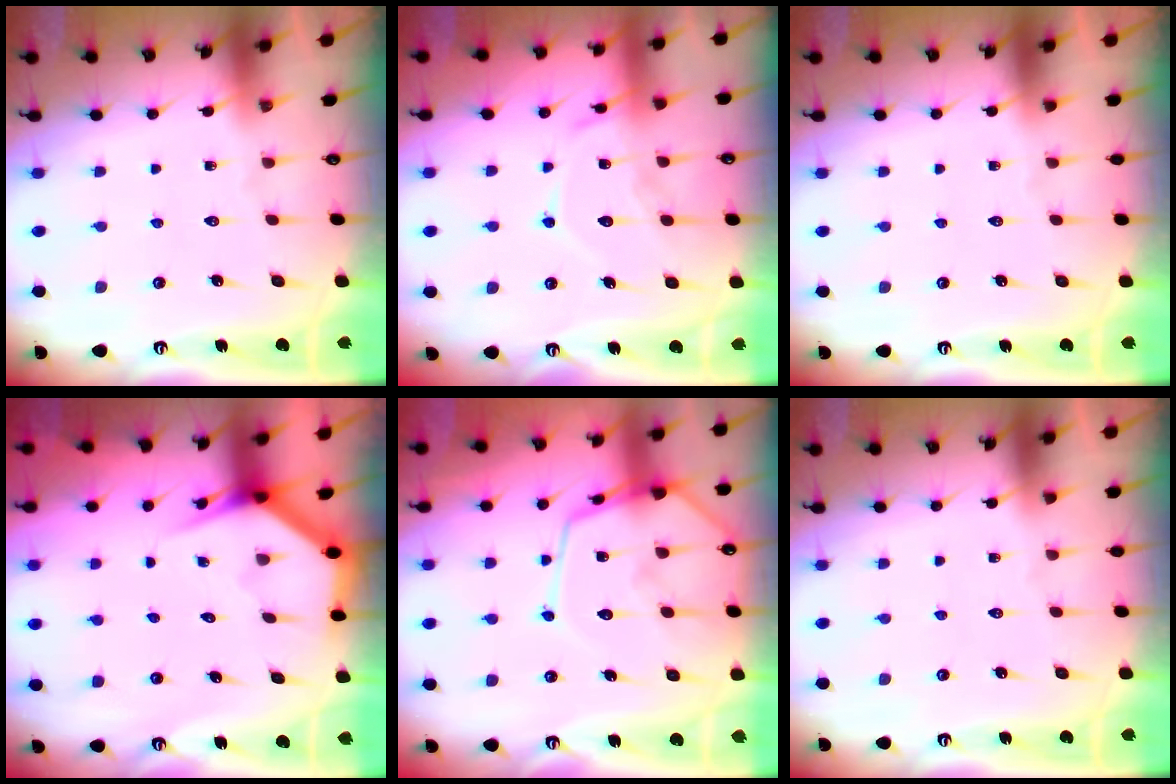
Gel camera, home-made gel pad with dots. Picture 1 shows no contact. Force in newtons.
{"total": 12.9, "press": 12.9, "slide": 1.3}
{"total": 0.0}
{"total": 3.2, "press": 3.2, "slide": 0.2}
{"total": 14.6, "press": 14.6, "slide": 1.5}
{"total": 0.0}